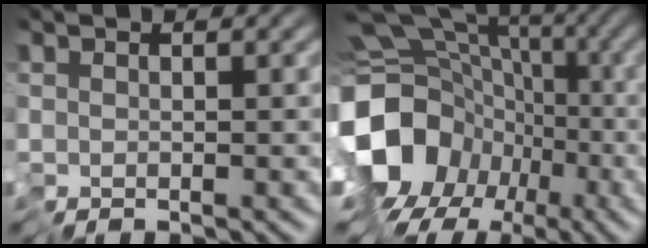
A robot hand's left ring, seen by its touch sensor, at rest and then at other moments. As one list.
[{"total": 16.8, "force": [-4.5, 13.9, 8.2], "torque": [-0.174, -0.003, -0.089]}]